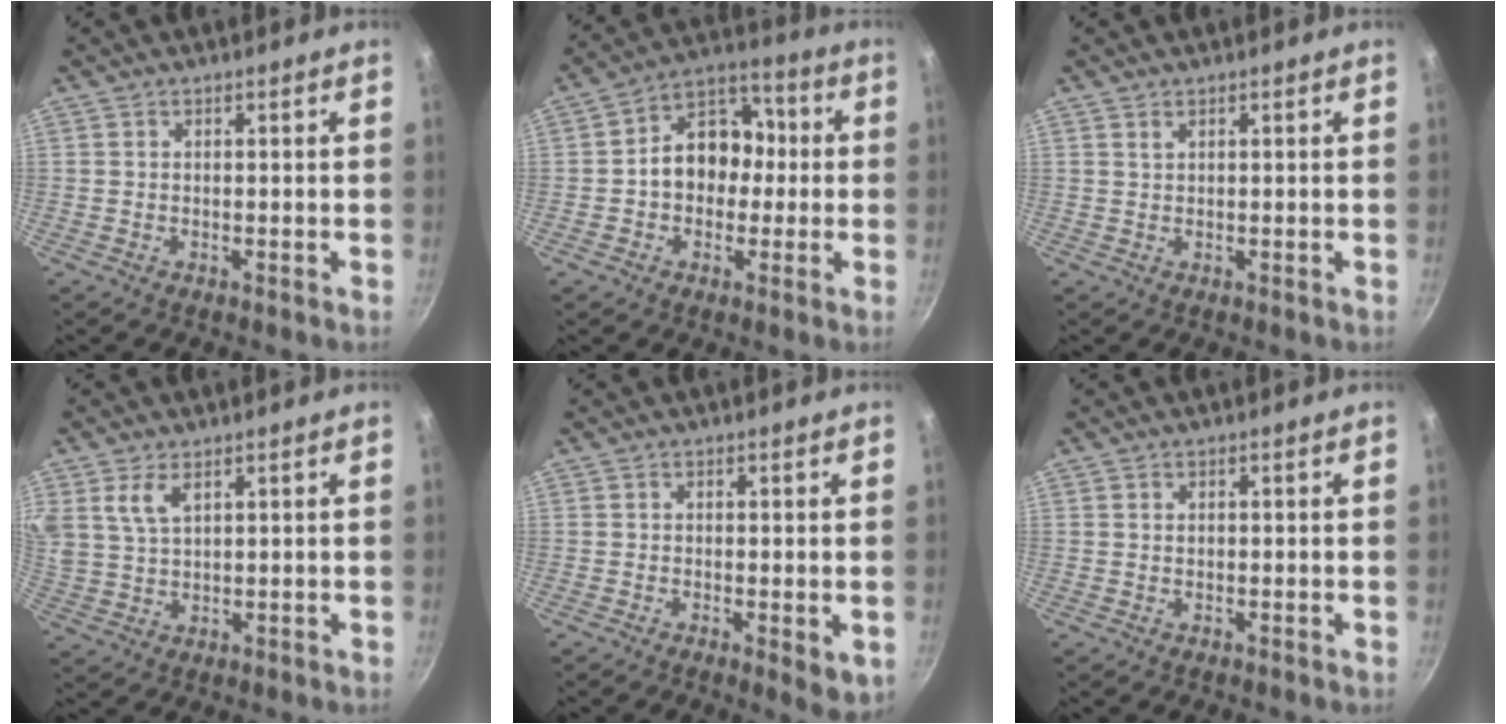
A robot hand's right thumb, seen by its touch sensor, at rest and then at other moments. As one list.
[{"total": 12.5, "force": [-0.2, 9.3, 8.4], "torque": [-0.096, 0.039, -0.014]}, {"total": 0.9, "force": [0.6, 0.4, 0.5], "torque": [-0.009, -0.001, 0.014]}, {"total": 6.2, "force": [3.2, 3.3, 4.2], "torque": [-0.085, -0.008, 0.073]}, {"total": 3.8, "force": [-0.8, 1.2, 3.5], "torque": [-0.050, -0.011, -0.012]}, {"total": 0.7, "force": [0.2, 0.5, 0.5], "torque": [-0.005, -0.001, 0.004]}]